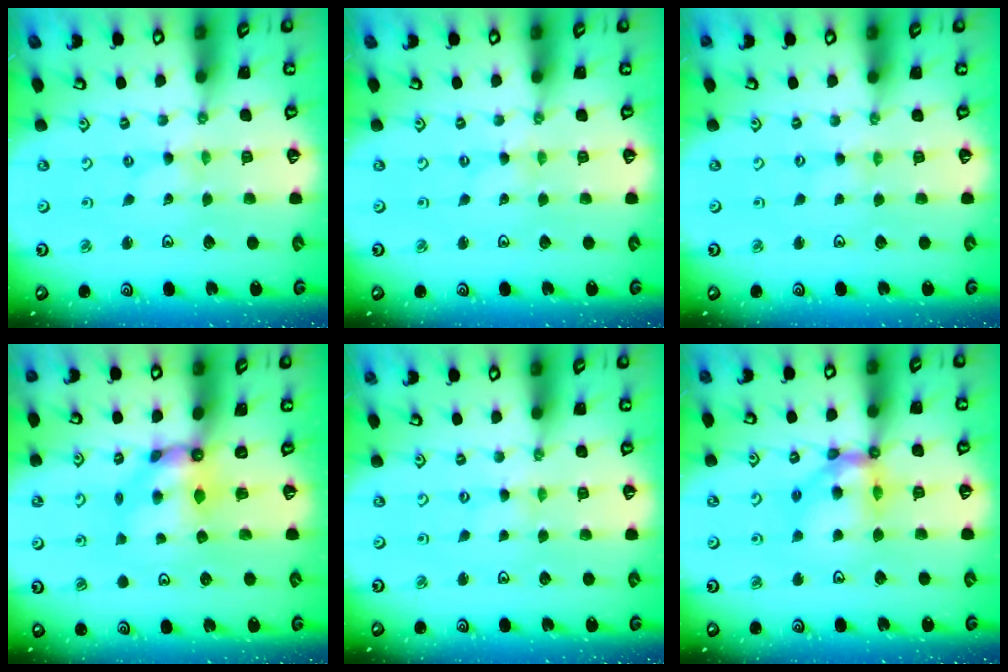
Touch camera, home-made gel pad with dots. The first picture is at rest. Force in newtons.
{"total": 0.0}
{"total": 0.0}
{"total": 5.9, "press": 5.9, "slide": 0.8}
{"total": 0.0}
{"total": 11.8, "press": 11.7, "slide": 1.2}